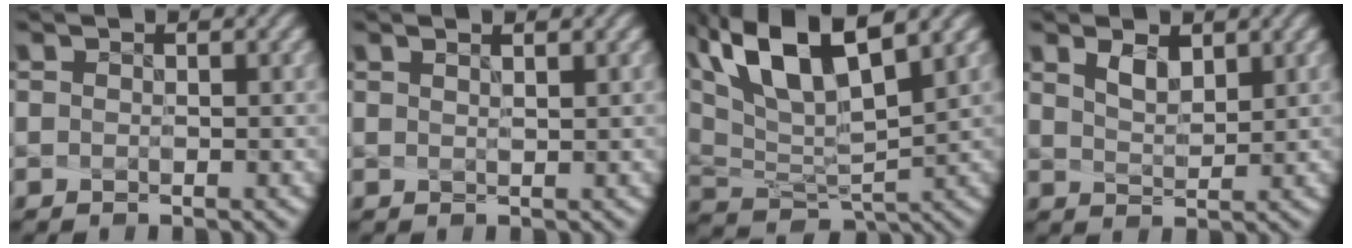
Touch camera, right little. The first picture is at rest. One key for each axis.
{"total": 1.5, "fx": 1.0, "fy": 0.0, "fz": 1.1, "tx": -0.025, "ty": -0.002, "tz": 0.029}
{"total": 10.1, "fx": 5.8, "fy": 3.1, "fz": 7.6, "tx": -0.162, "ty": 0.014, "tz": 0.110}
{"total": 1.4, "fx": 1.1, "fy": 0.2, "fz": 0.8, "tx": -0.019, "ty": -0.006, "tz": 0.026}